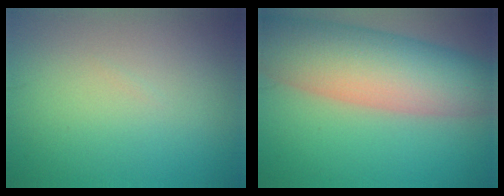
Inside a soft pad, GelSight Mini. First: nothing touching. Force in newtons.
{"total": 10.4, "press": 10.4, "slide": 0.5}